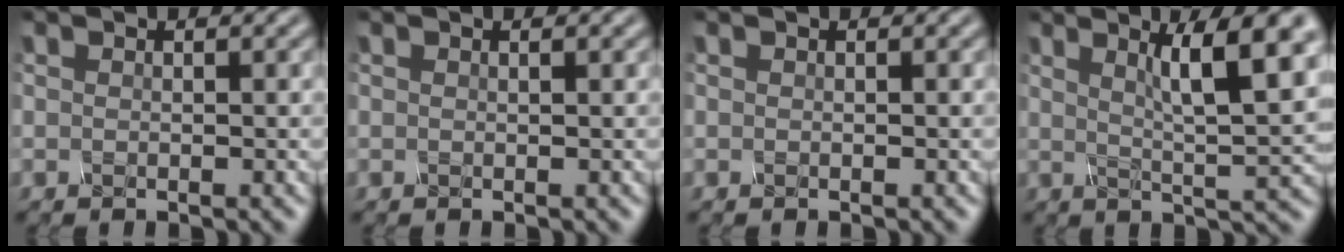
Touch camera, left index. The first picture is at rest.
{"total": 0.6, "force": [0.2, 0.2, 0.4], "torque": [-0.002, 0.001, -0.002]}
{"total": 0.0}
{"total": 7.8, "force": [2.7, 1.6, 7.2], "torque": [-0.101, 0.007, 0.051]}